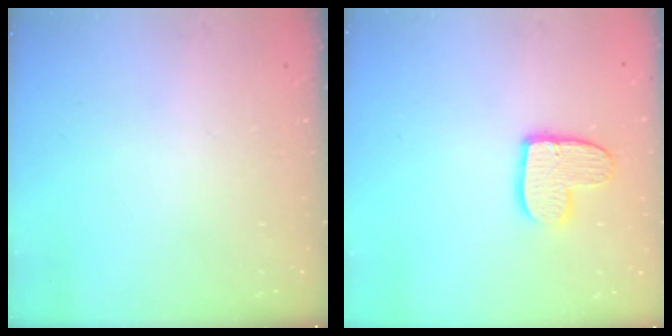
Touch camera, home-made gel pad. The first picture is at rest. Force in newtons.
{"total": 10.7, "press": 10.7, "slide": 0.8}